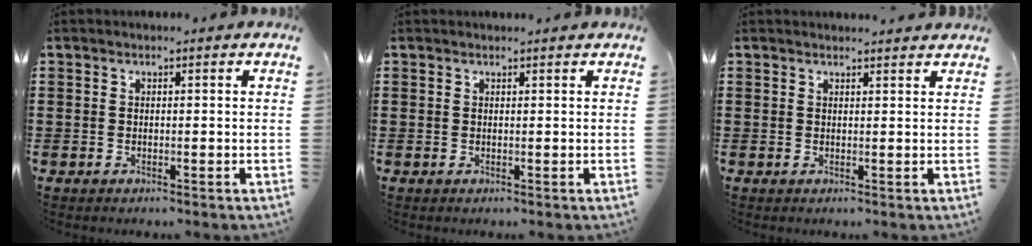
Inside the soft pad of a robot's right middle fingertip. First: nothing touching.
{"total": 0.5, "force": [0.5, 0.0, 0.1], "torque": [-0.004, -0.003, 0.011]}
{"total": 1.3, "force": [1.3, 0.0, 0.1], "torque": [0.004, -0.005, 0.024]}